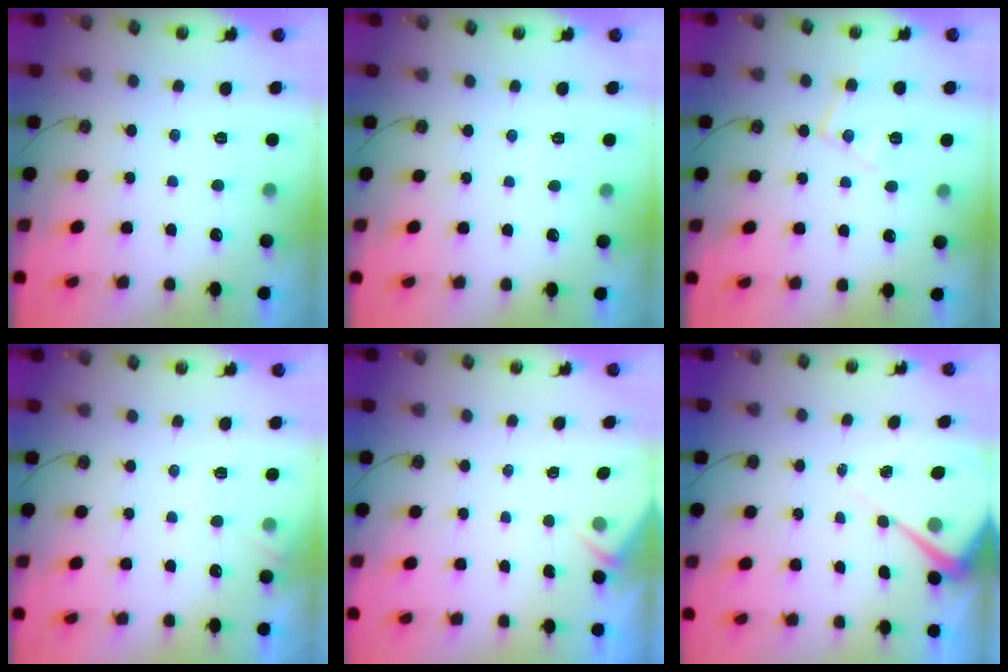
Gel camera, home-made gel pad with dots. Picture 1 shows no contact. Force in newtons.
{"total": 2.8, "press": 2.8, "slide": 0.5}
{"total": 10.5, "press": 10.5, "slide": 0.5}
{"total": 5.4, "press": 5.3, "slide": 0.8}
{"total": 2.2, "press": 2.1, "slide": 0.4}
{"total": 7.8, "press": 7.8, "slide": 0.5}